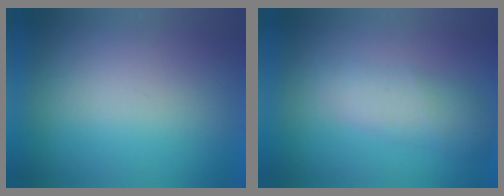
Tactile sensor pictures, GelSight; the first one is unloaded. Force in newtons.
{"total": 2.3}